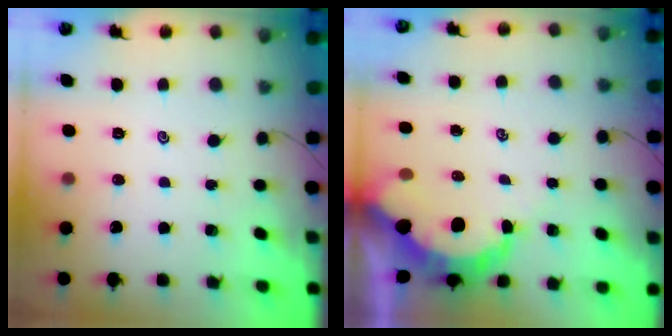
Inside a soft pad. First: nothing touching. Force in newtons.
{"total": 8.9, "press": 8.9, "slide": 0.9}